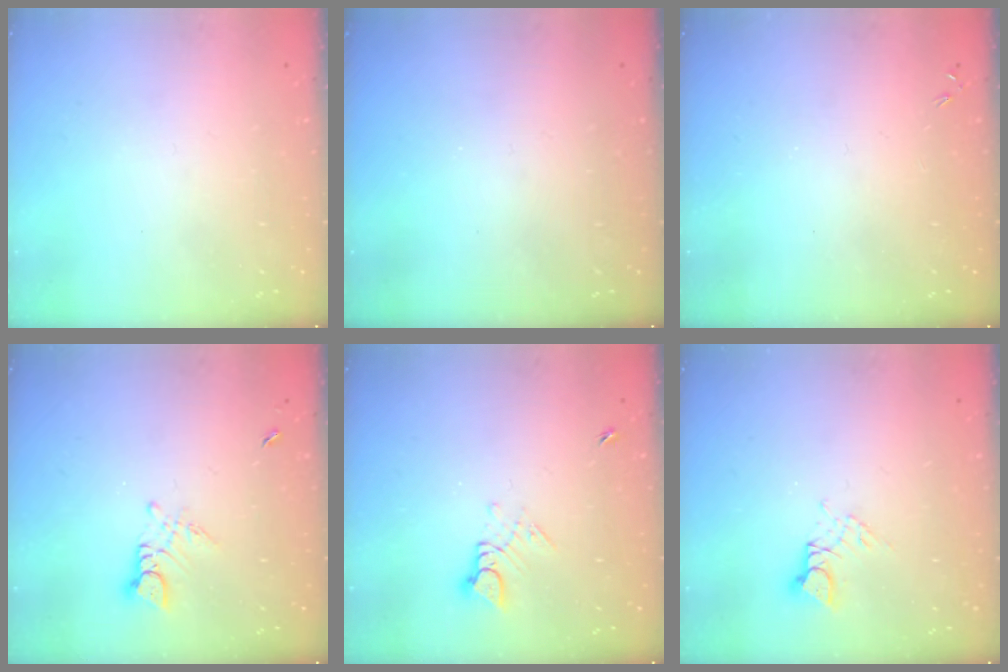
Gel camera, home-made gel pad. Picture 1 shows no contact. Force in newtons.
{"total": 0.0}
{"total": 0.0}
{"total": 3.0, "press": 2.9, "slide": 0.4}
{"total": 3.6, "press": 3.6, "slide": 0.4}
{"total": 3.8, "press": 3.7, "slide": 0.6}